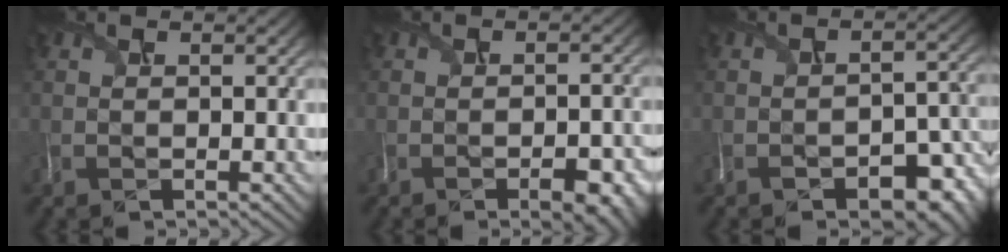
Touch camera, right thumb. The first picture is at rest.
{"total": 5.9, "force": [-3.6, 2.1, 4.2], "torque": [-0.041, -0.008, -0.037]}
{"total": 6.8, "force": [-4.9, 2.7, 3.9], "torque": [-0.055, -0.016, -0.065]}